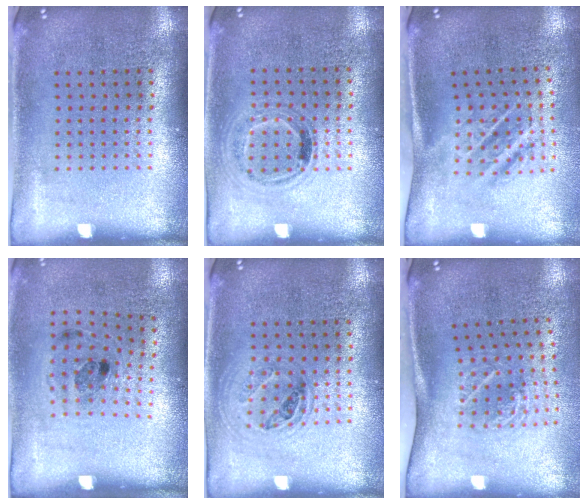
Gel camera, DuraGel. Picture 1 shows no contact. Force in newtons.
{"total": 1.0, "press": 0.8, "slide": 0.6}
{"total": 1.8, "press": 1.2, "slide": 1.3}
{"total": 1.2, "press": 0.8, "slide": 0.9}
{"total": 1.0, "press": 0.9, "slide": 0.4}
{"total": 1.8, "press": 1.3, "slide": 1.3}